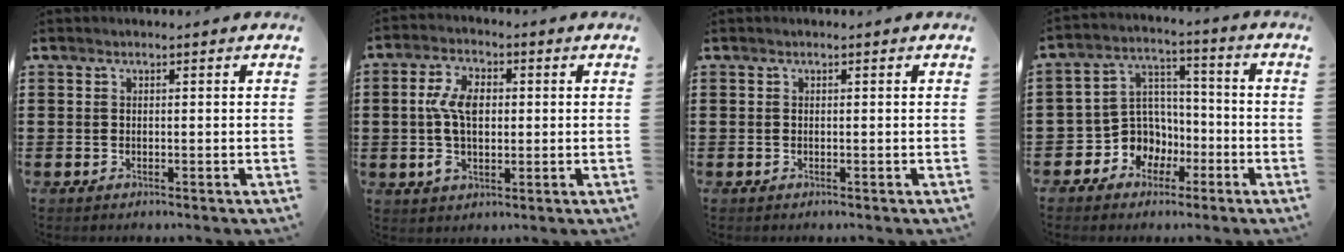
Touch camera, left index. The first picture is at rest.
{"total": 7.5, "force": [0.5, 4.4, 6.0], "torque": [-0.140, 0.010, 0.002]}
{"total": 0.0}
{"total": 7.6, "force": [-2.9, 6.9, 1.6], "torque": [-0.068, 0.005, -0.056]}